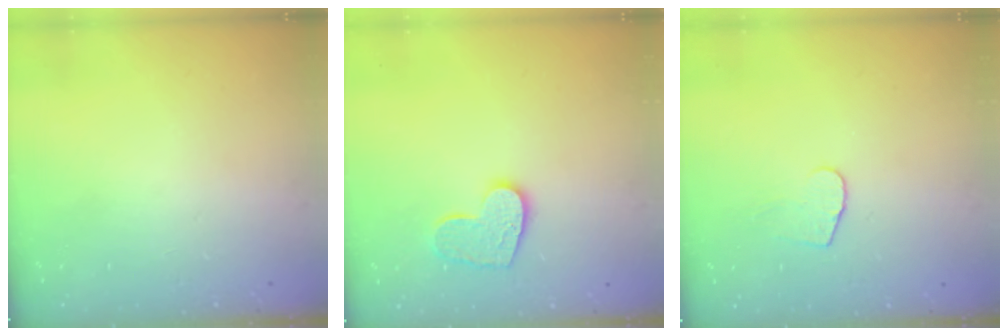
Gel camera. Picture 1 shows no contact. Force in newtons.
{"total": 11.3, "press": 11.2, "slide": 0.7}
{"total": 5.0, "press": 5.0, "slide": 0.4}